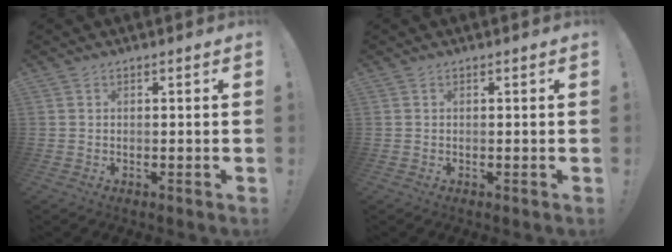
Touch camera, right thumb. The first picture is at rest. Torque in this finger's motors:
{"motor_torque": [0.00, 0.00, 0.00, 0.00, 0.00]}